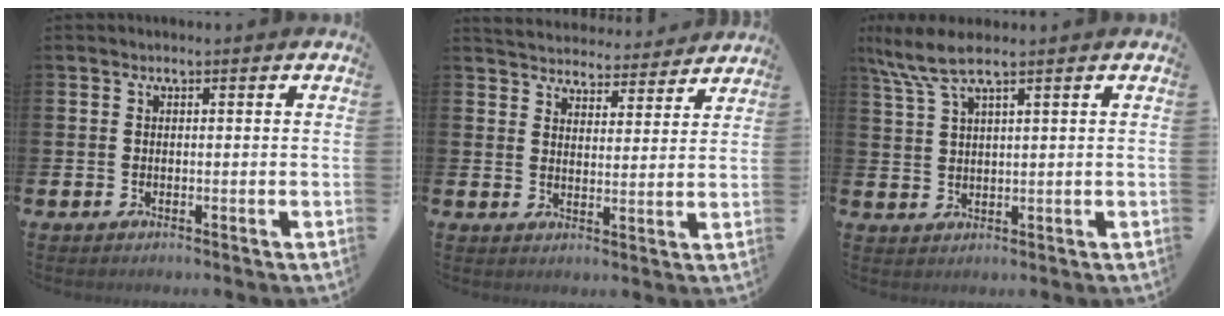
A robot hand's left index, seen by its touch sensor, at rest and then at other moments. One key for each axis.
{"total": 4.8, "fx": 4.7, "fy": 0.8, "fz": -0.3, "tx": -0.012, "ty": -0.037, "tz": 0.081}
{"total": 6.2, "fx": 4.5, "fy": 0.9, "fz": 4.0, "tx": -0.095, "ty": -0.005, "tz": 0.082}